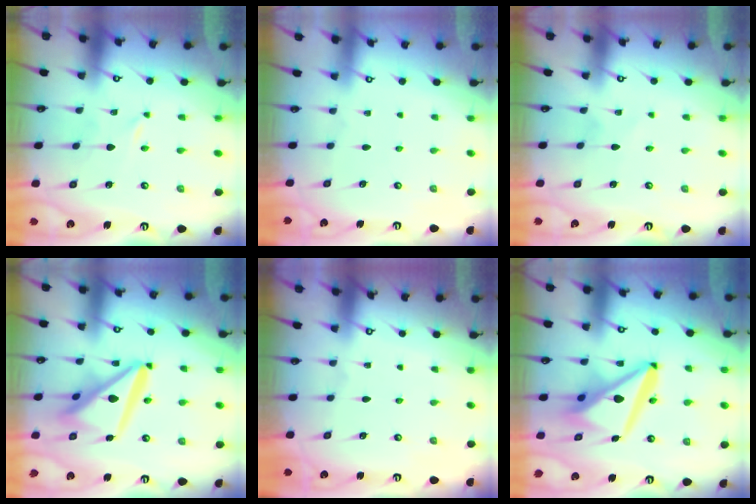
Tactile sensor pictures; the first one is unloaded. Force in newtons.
{"total": 0.0}
{"total": 2.2, "press": 2.2, "slide": 0.2}
{"total": 14.2, "press": 14.1, "slide": 1.7}
{"total": 0.0}
{"total": 15.0, "press": 14.9, "slide": 1.7}